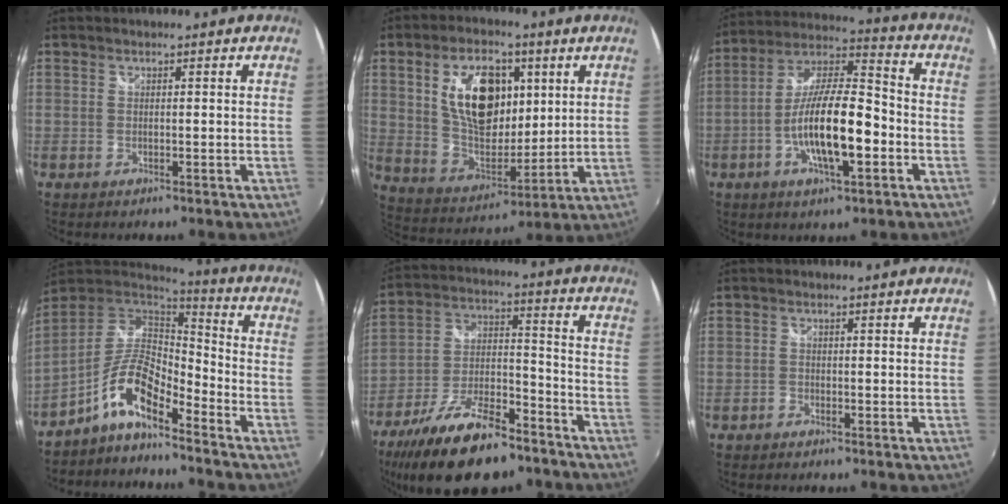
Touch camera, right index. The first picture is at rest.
{"total": 16.4, "force": [5.3, 9.3, 12.5], "torque": [-0.225, 0.007, 0.106]}
{"total": 15.6, "force": [-4.4, 4.4, 14.3], "torque": [-0.270, 0.002, -0.080]}
{"total": 10.3, "force": [-6.9, 2.7, 7.2], "torque": [-0.150, 0.014, -0.136]}
{"total": 21.5, "force": [-14.9, 8.2, 13.2], "torque": [-0.256, -0.019, -0.241]}
{"total": 1.0, "force": [-0.9, 0.5, 0.2], "torque": [-0.008, 0.000, -0.017]}